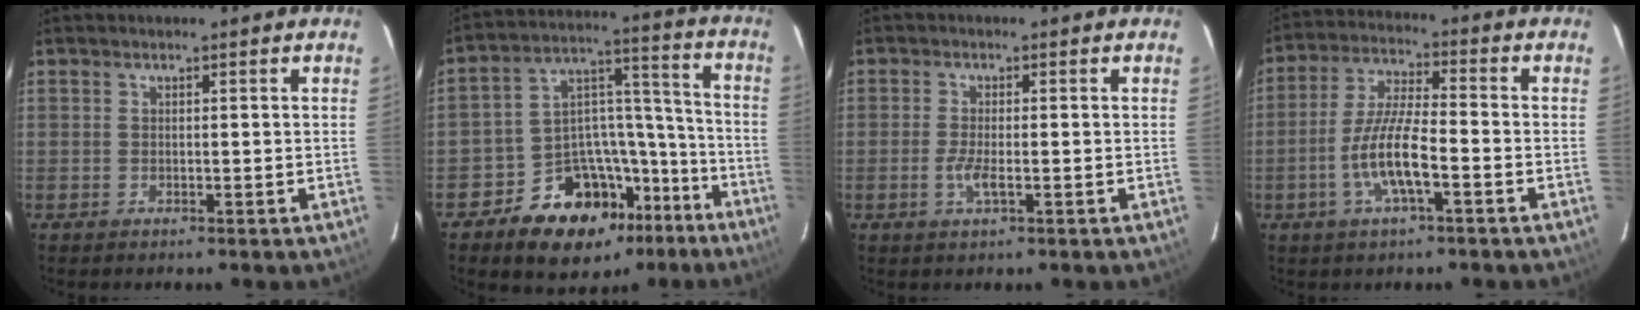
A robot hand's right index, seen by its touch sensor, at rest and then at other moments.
{"total": 18.0, "force": [-12.1, 11.3, 7.0], "torque": [-0.124, 0.069, -0.167]}
{"total": 2.9, "force": [-1.0, 0.5, 2.7], "torque": [-0.058, -0.005, -0.021]}
{"total": 9.5, "force": [-3.7, 1.9, 8.5], "torque": [-0.177, 0.001, -0.071]}